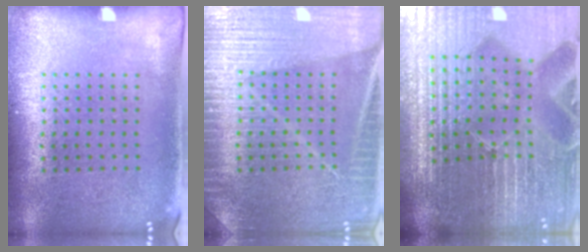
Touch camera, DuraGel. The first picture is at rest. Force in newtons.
{"total": 3.7, "press": 3.7, "slide": 0.6}
{"total": 7.2, "press": 6.3, "slide": 3.5}